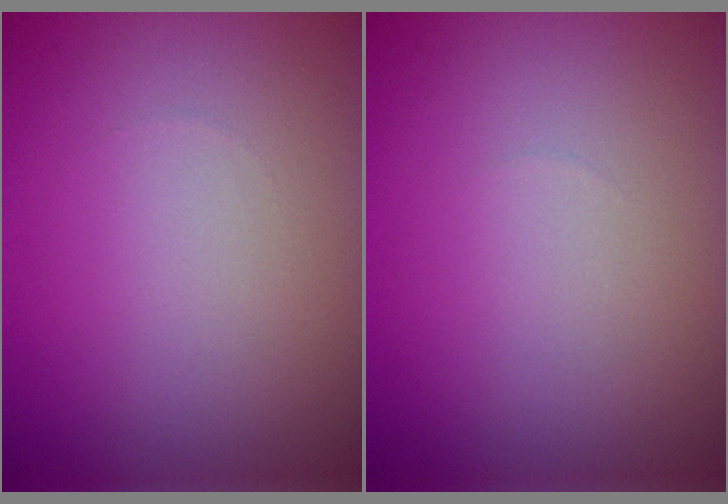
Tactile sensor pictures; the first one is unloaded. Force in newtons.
{"total": 0.0}